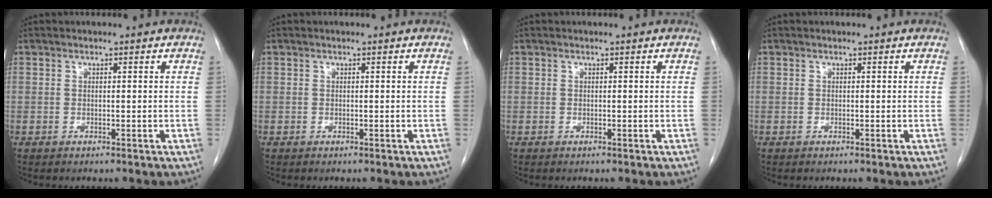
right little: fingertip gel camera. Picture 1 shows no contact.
{"total": 0.0}
{"total": 0.0}
{"total": 0.0}